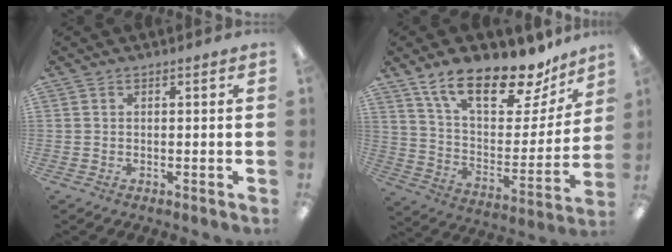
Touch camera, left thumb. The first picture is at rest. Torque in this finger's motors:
{"motor_torque": [0.57, 0.25, 1.49, -1.28, 0.34]}